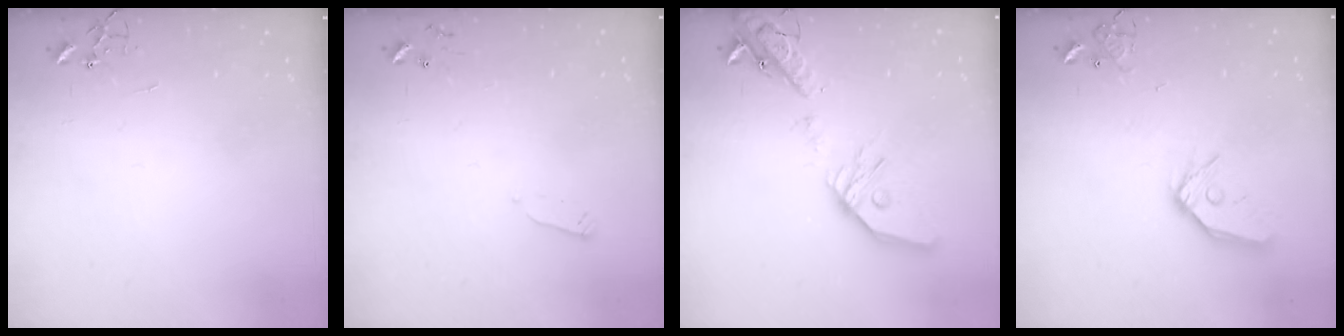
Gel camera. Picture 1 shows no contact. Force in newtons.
{"total": 2.4, "press": 2.4, "slide": 0.4}
{"total": 21.4, "press": 21.2, "slide": 3.5}
{"total": 13.7, "press": 13.6, "slide": 1.7}